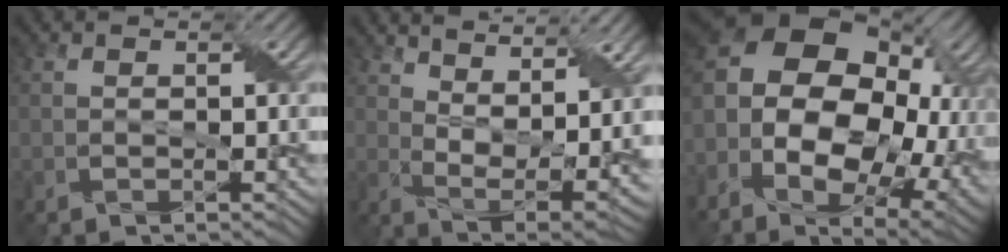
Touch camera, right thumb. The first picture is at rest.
{"total": 12.3, "force": [6.8, 4.5, 9.2], "torque": [-0.172, 0.009, 0.110]}
{"total": 20.1, "force": [-0.6, 13.7, 14.7], "torque": [-0.308, -0.010, 0.020]}